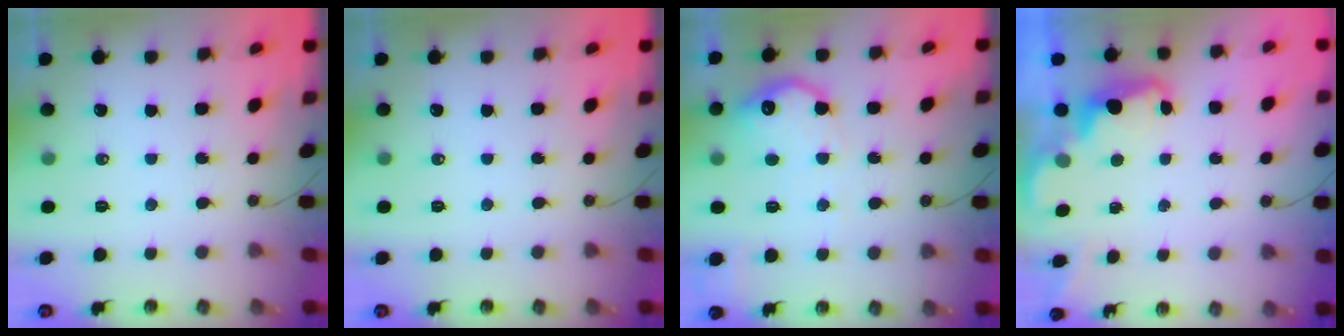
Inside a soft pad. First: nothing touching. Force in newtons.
{"total": 0.0}
{"total": 14.6, "press": 14.6, "slide": 0.7}
{"total": 2.3, "press": 2.2, "slide": 0.7}